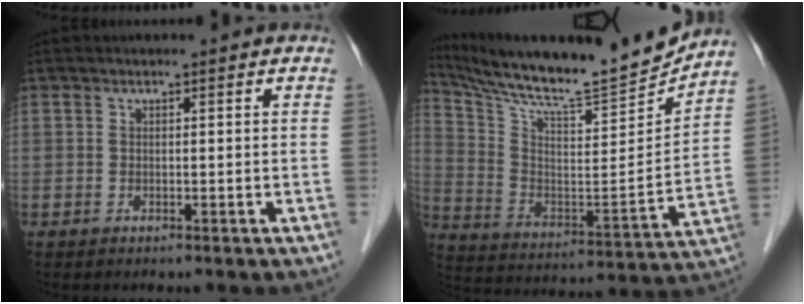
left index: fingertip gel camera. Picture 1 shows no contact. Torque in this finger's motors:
{"motor_torque": [0.46, -0.81, 0.16, 0.07]}